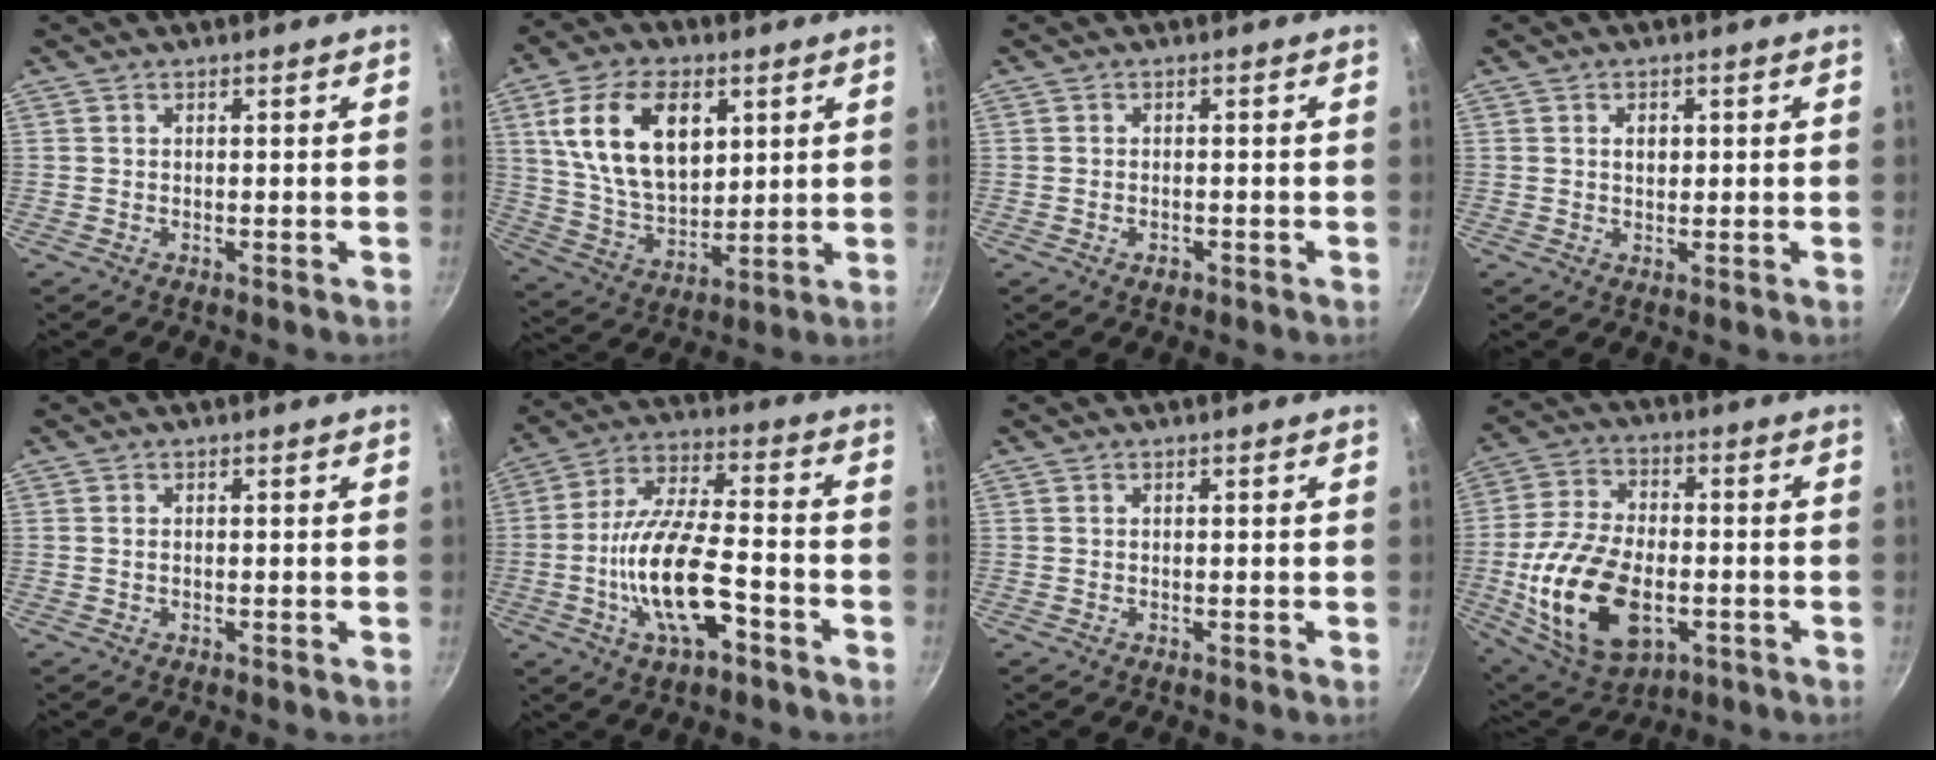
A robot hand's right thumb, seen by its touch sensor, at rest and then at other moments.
{"total": 18.2, "force": [6.0, 10.8, 13.3], "torque": [-0.214, -0.017, 0.120]}
{"total": 1.4, "force": [-0.7, 0.9, 0.8], "torque": [-0.015, 0.007, -0.009]}
{"total": 2.2, "force": [0.6, 1.5, 1.5], "torque": [-0.014, -0.001, 0.008]}
{"total": 0.5, "force": [0.0, 0.3, 0.4], "torque": [-0.010, -0.001, 0.002]}
{"total": 16.3, "force": [-5.1, 6.4, 14.0], "torque": [-0.269, 0.036, -0.089]}
{"total": 0.0}
{"total": 20.8, "force": [-4.8, 12.2, 16.1], "torque": [-0.296, 0.008, -0.069]}